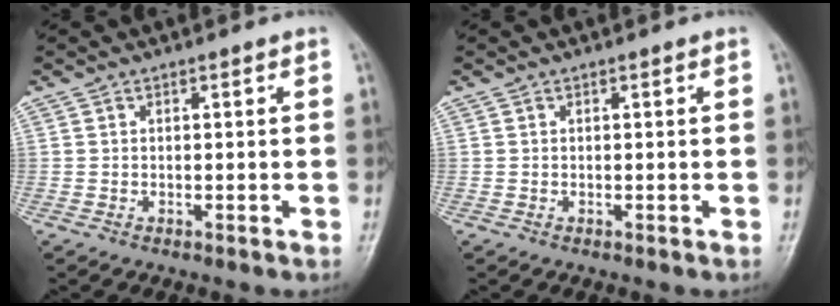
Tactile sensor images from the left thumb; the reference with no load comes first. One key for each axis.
{"total": 0.0}